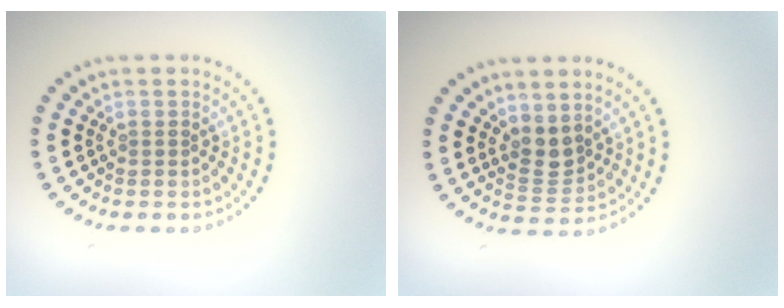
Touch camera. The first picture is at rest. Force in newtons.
{"total": 2.3, "press": 1.9, "slide": 1.3}